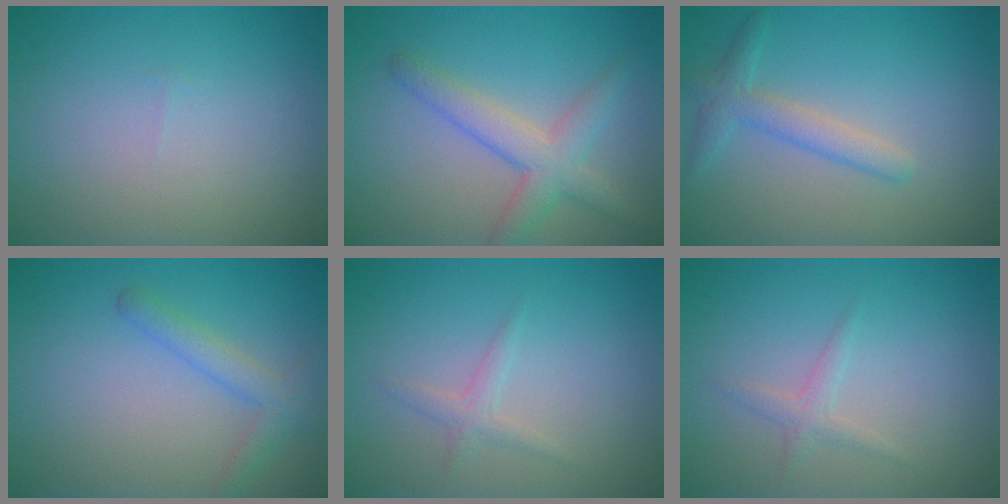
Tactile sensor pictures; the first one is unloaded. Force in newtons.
{"total": 3.9, "press": 3.9, "slide": 0.2}
{"total": 2.5, "press": 2.5, "slide": 0.1}
{"total": 2.3, "press": 2.3, "slide": 0.1}
{"total": 1.4, "press": 1.4, "slide": 0.0}
{"total": 1.4, "press": 1.4, "slide": 0.0}